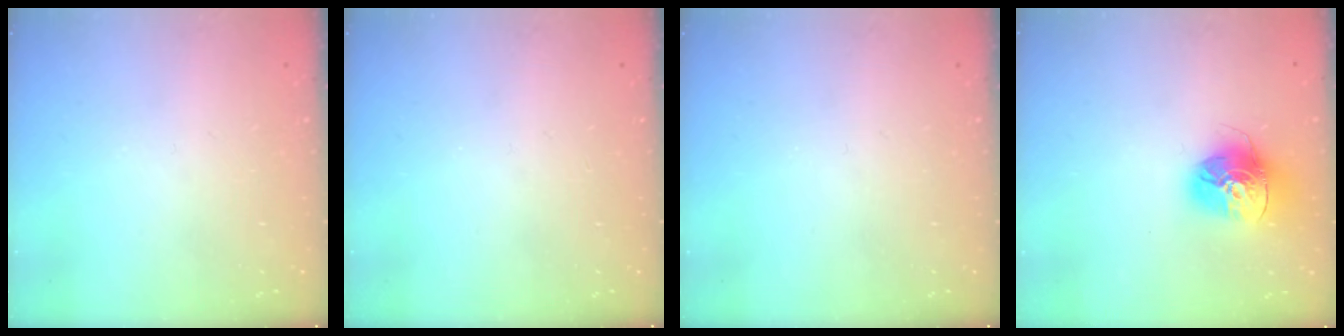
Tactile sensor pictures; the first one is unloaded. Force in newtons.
{"total": 0.0}
{"total": 0.0}
{"total": 16.4, "press": 16.3, "slide": 1.8}